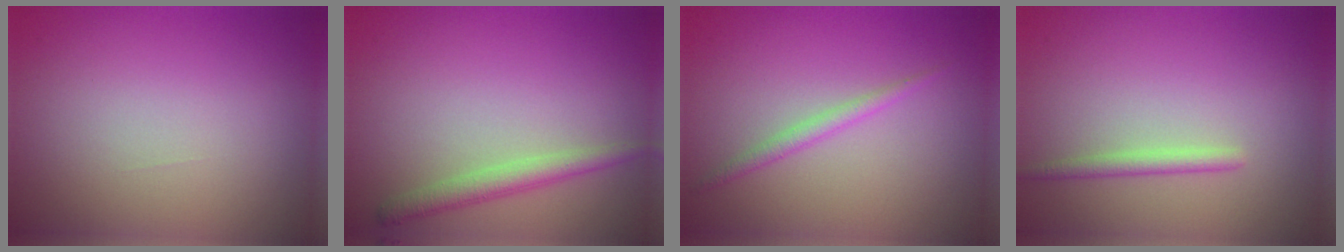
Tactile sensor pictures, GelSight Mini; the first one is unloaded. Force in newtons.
{"total": 2.3, "press": 2.3, "slide": 0.1}
{"total": 1.4, "press": 1.4, "slide": 0.1}
{"total": 1.4, "press": 1.4, "slide": 0.2}